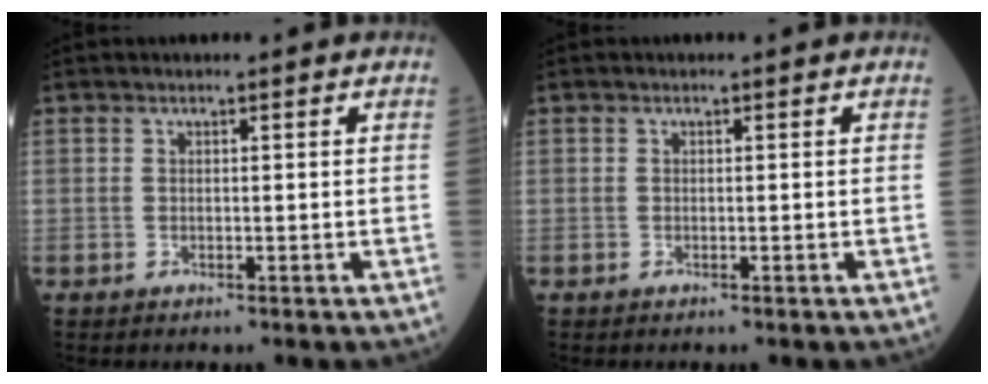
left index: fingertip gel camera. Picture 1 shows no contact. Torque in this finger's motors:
{"motor_torque": [0.00, 0.00, 0.00, 0.00]}